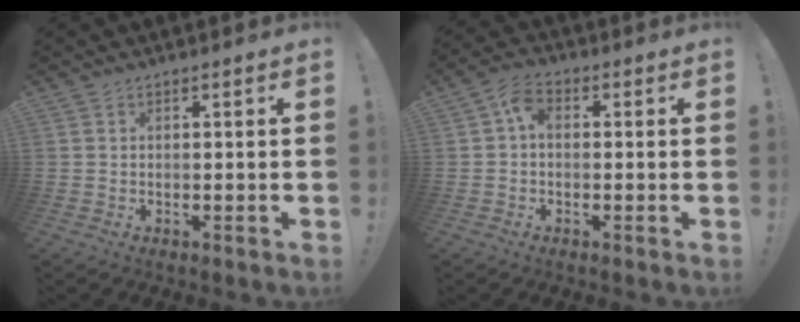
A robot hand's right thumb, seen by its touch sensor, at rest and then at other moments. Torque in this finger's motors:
{"motor_torque": [0.14, 0.11, 0.69, -0.17, 0.02]}